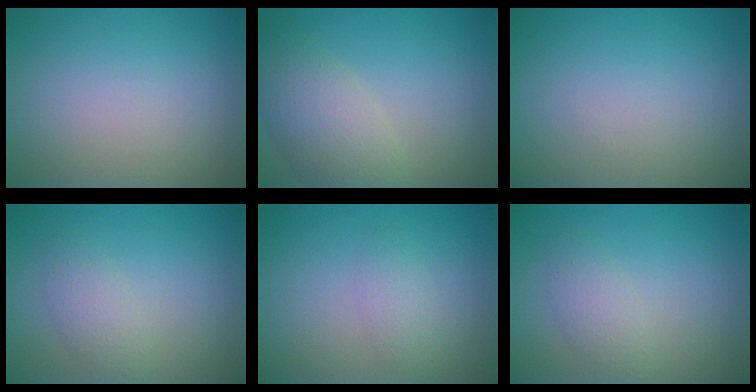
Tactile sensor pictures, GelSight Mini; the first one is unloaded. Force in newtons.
{"total": 5.2, "press": 5.2, "slide": 0.3}
{"total": 0.0}
{"total": 2.1, "press": 2.1, "slide": 0.1}
{"total": 1.9, "press": 1.9, "slide": 0.1}
{"total": 2.1, "press": 2.1, "slide": 0.1}